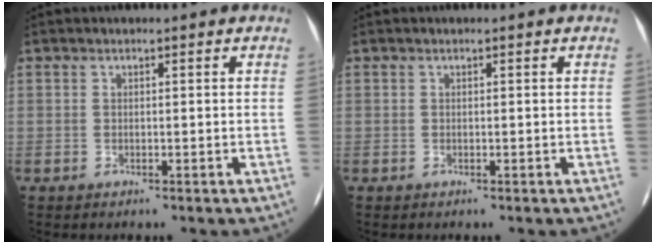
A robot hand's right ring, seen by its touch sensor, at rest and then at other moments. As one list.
[{"total": 0.0}]